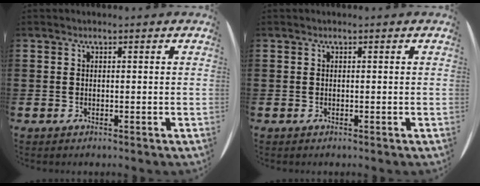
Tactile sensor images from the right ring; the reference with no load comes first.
{"total": 0.0}